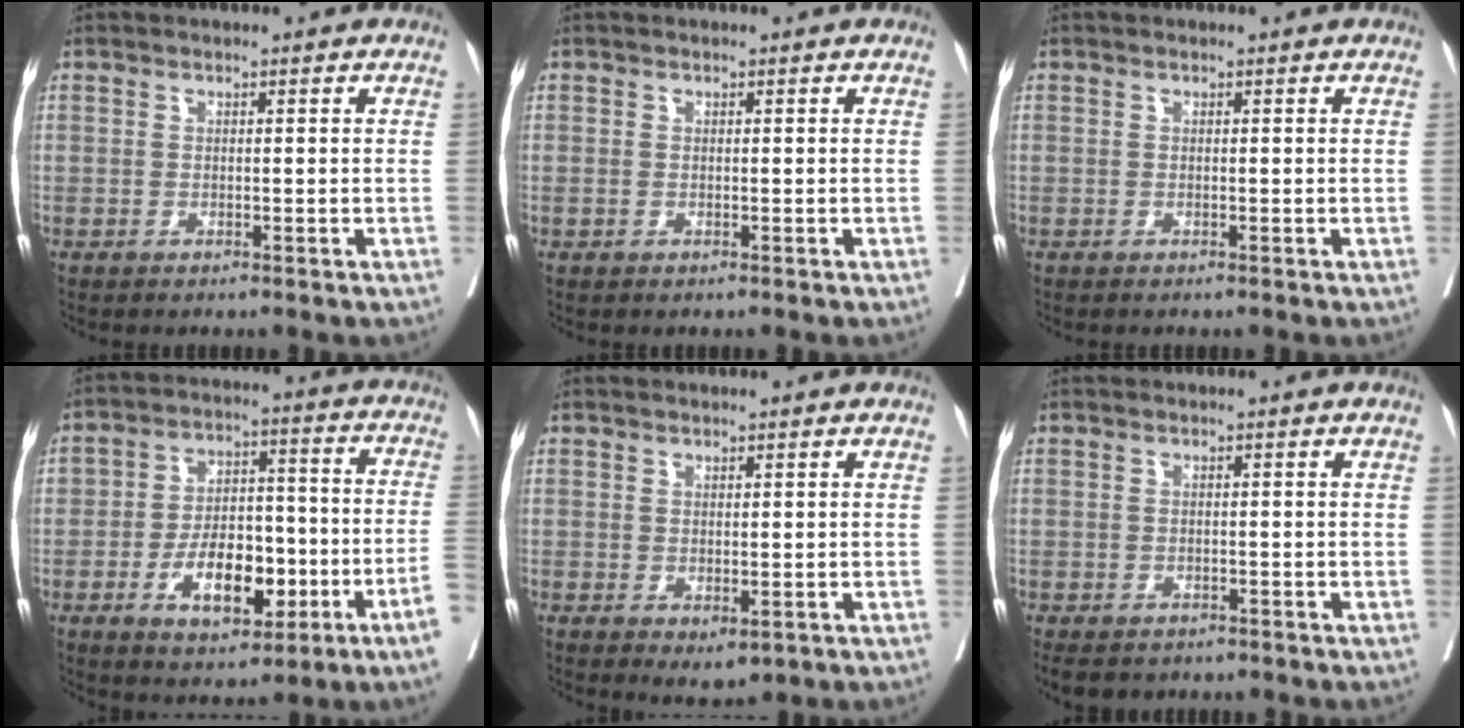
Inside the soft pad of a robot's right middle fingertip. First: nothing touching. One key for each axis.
{"total": 0.0}
{"total": 0.0}
{"total": 13.4, "fx": -4.9, "fy": 3.9, "fz": 11.9, "tx": -0.186, "ty": 0.019, "tz": -0.073}
{"total": 2.4, "fx": -0.4, "fy": 1.3, "fz": 1.9, "tx": -0.028, "ty": -0.008, "tz": 0.006}
{"total": 6.0, "fx": -4.6, "fy": 3.3, "fz": 2.1, "tx": -0.036, "ty": -0.006, "tz": -0.062}